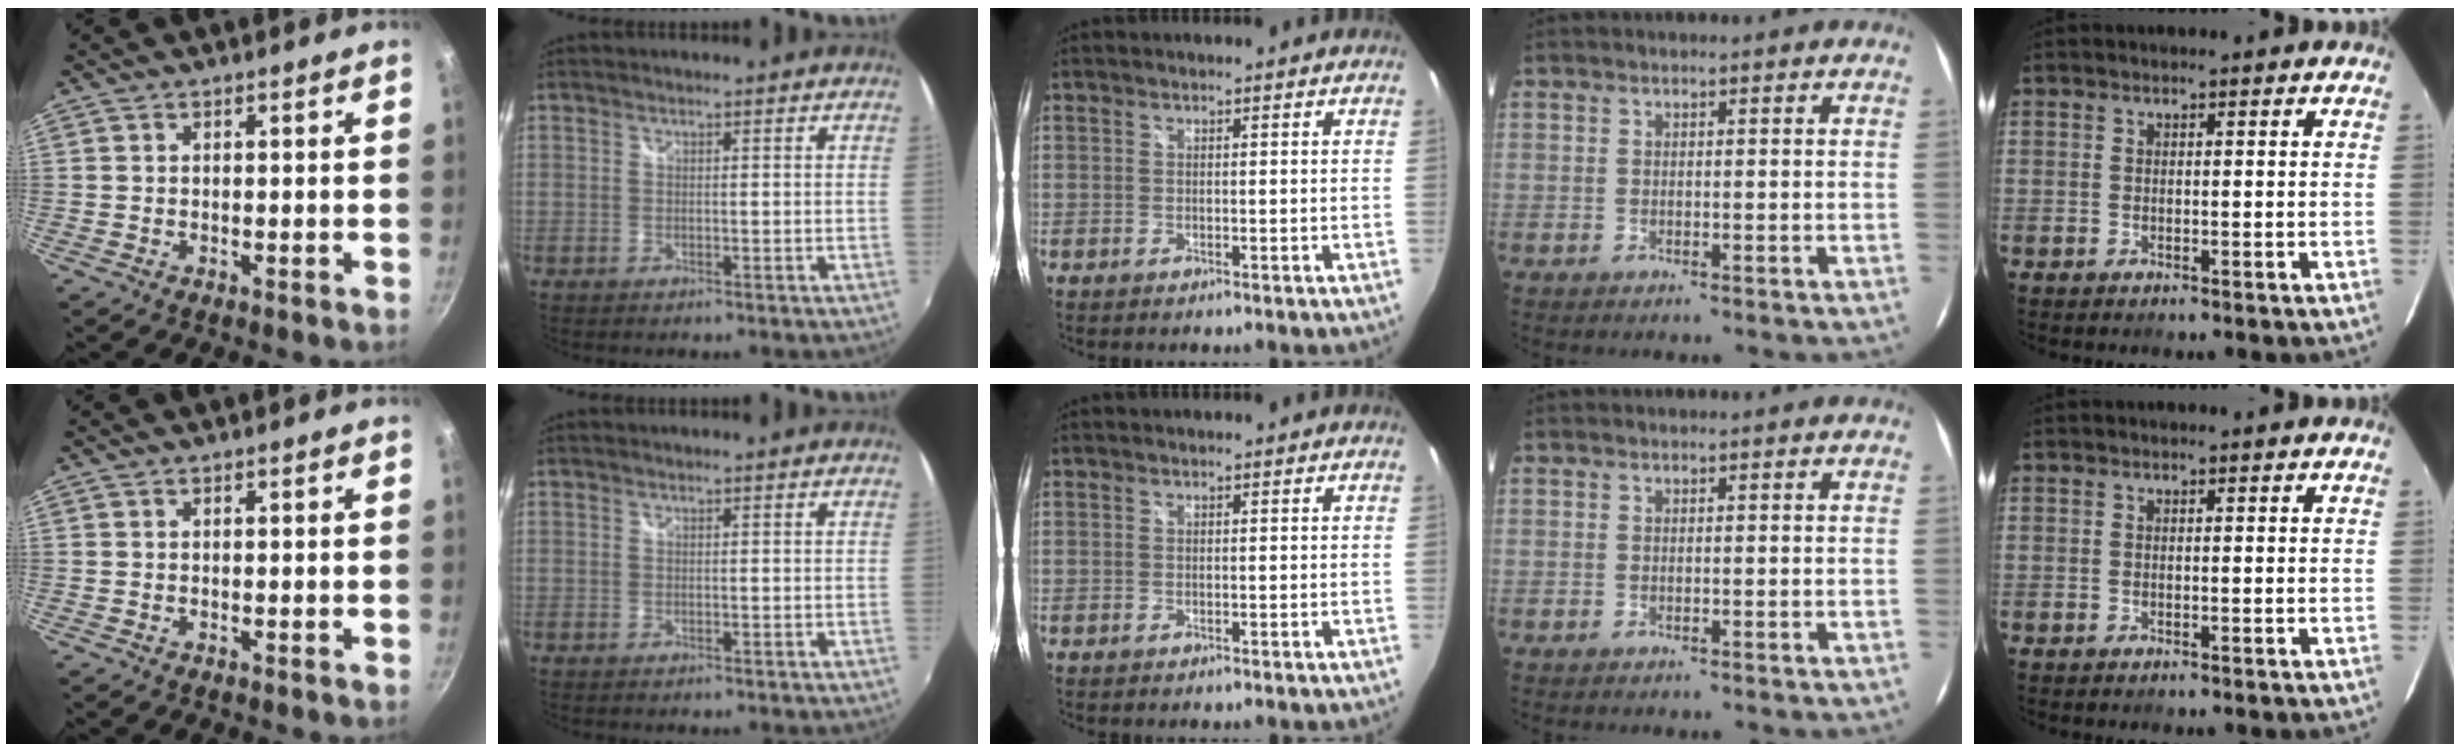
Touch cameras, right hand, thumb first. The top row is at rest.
{}